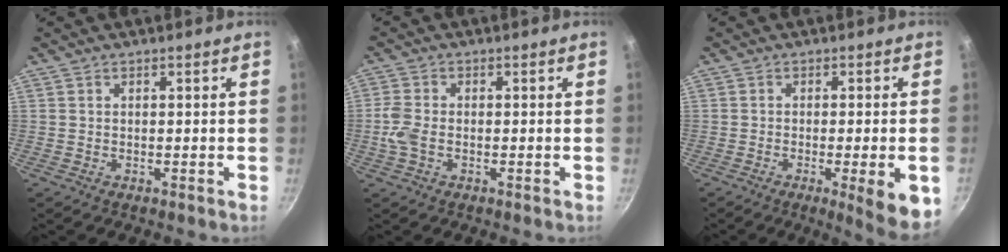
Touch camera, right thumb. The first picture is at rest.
{"total": 4.4, "force": [-1.0, 2.8, 3.3], "torque": [-0.077, 0.006, -0.026]}
{"total": 8.9, "force": [-2.9, 1.4, 8.3], "torque": [-0.101, 0.002, -0.035]}